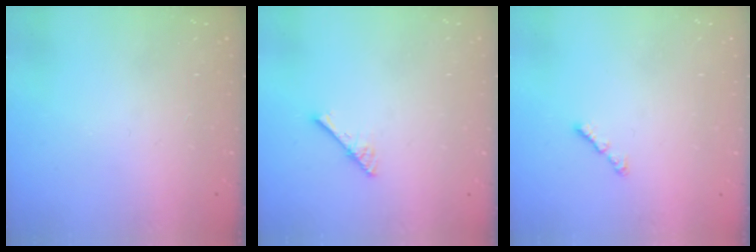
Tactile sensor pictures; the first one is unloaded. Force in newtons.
{"total": 2.9, "press": 2.9, "slide": 0.2}
{"total": 1.6, "press": 1.5, "slide": 0.5}